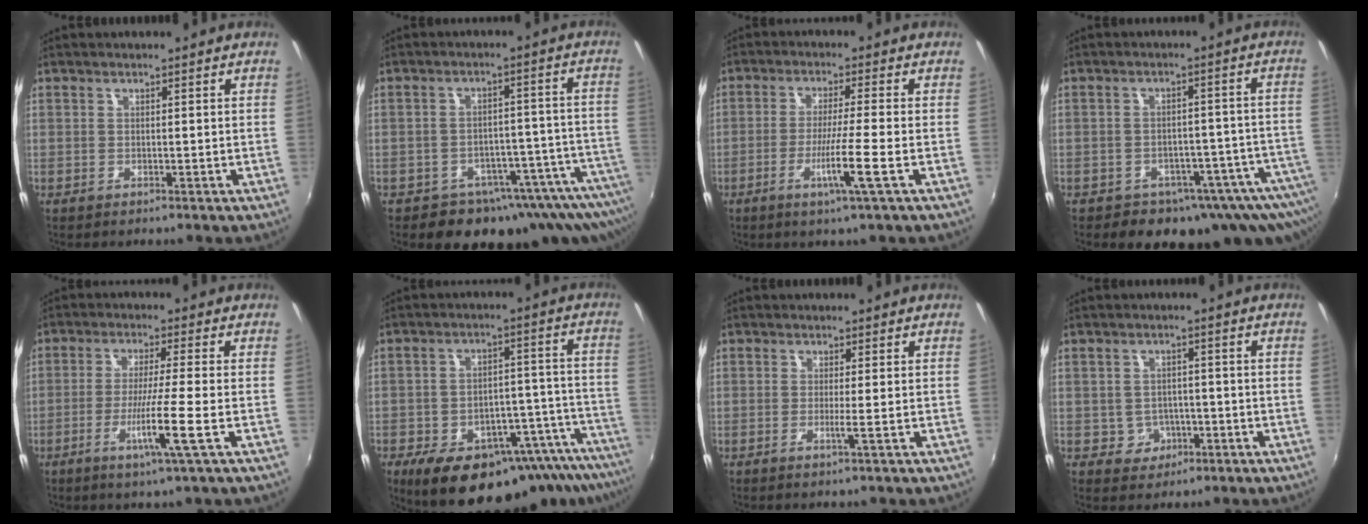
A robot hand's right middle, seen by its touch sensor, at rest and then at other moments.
{"total": 19.0, "force": [-15.1, 9.0, 7.3], "torque": [-0.084, 0.011, -0.184]}
{"total": 7.0, "force": [-2.7, -1.4, 6.3], "torque": [-0.123, -0.015, -0.052]}
{"total": 16.9, "force": [-11.7, 9.7, 7.5], "torque": [-0.104, -0.001, -0.130]}
{"total": 7.9, "force": [-3.0, -1.6, 7.2], "torque": [-0.143, -0.017, -0.056]}
{"total": 23.7, "force": [-18.4, 8.9, 12.1], "torque": [-0.179, -0.001, -0.234]}
{"total": 1.5, "force": [-0.4, -0.7, 1.3], "torque": [-0.020, -0.008, -0.008]}
{"total": 4.5, "force": [-1.5, 4.1, 0.9], "torque": [-0.028, 0.008, -0.013]}